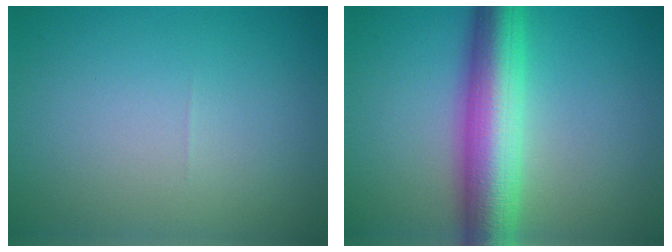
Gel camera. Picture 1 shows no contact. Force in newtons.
{"total": 8.4, "press": 8.4, "slide": 0.1}